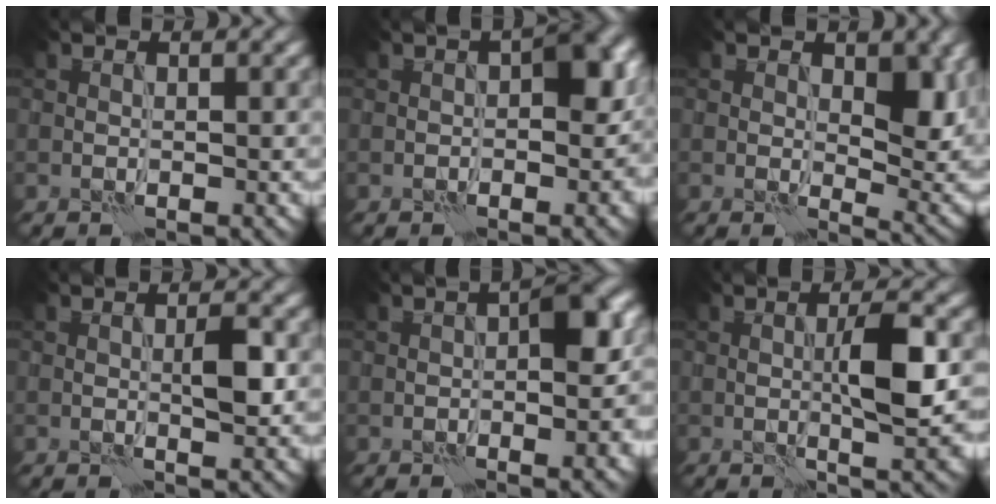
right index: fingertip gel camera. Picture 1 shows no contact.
{"total": 4.8, "force": [-0.3, 2.1, 4.3], "torque": [-0.037, 0.015, -0.011]}
{"total": 5.4, "force": [1.5, 3.0, 4.3], "torque": [-0.048, -0.012, 0.026]}
{"total": 2.7, "force": [0.0, 0.6, 2.6], "torque": [-0.048, 0.002, 0.000]}
{"total": 5.8, "force": [-0.6, 1.7, 5.5], "torque": [-0.070, 0.016, -0.015]}
{"total": 5.4, "force": [0.1, 0.9, 5.3], "torque": [-0.092, 0.006, 0.001]}